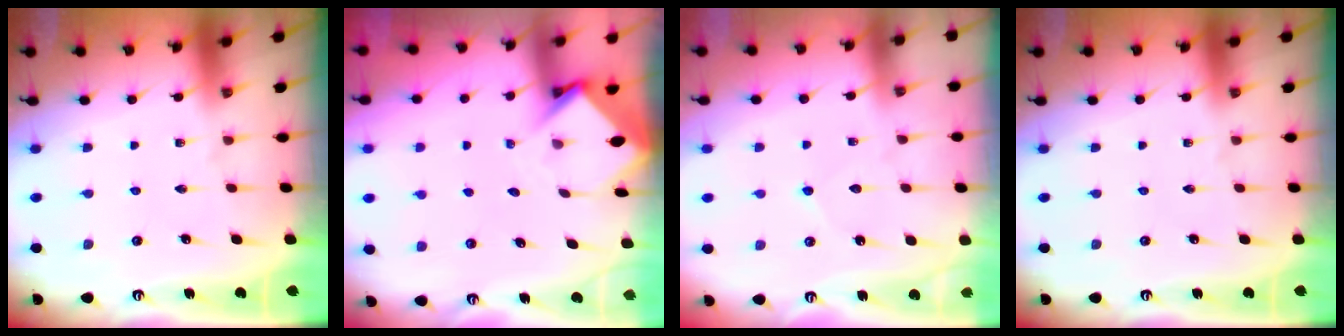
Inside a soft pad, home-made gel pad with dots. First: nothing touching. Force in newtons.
{"total": 3.8, "press": 3.8, "slide": 0.3}
{"total": 3.6, "press": 3.6, "slide": 0.4}
{"total": 0.0}